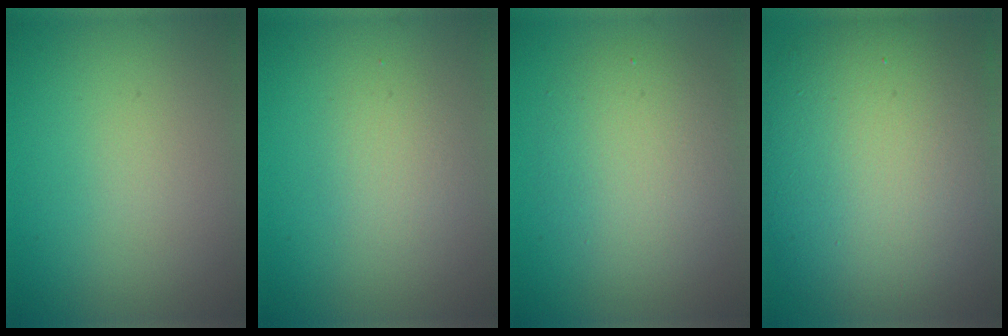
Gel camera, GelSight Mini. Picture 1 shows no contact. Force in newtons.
{"total": 1.7, "press": 1.7, "slide": 0.2}
{"total": 4.5, "press": 4.5, "slide": 0.3}
{"total": 14.3, "press": 14.3, "slide": 0.9}